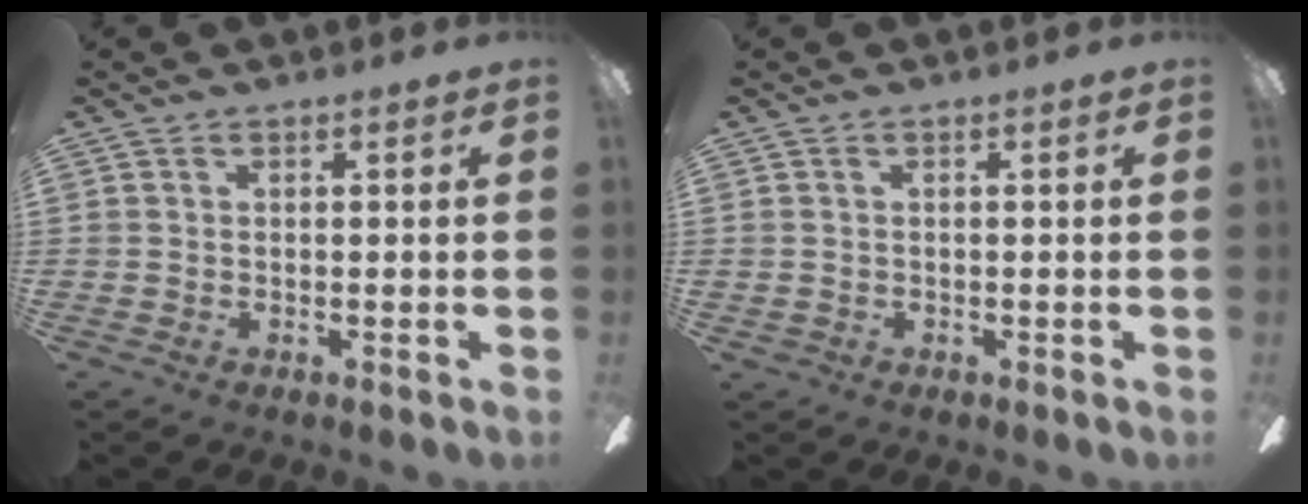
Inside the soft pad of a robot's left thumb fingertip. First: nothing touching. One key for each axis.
{"total": 0.8, "fx": -0.2, "fy": 0.8, "fz": 0.1, "tx": -0.003, "ty": 0.005, "tz": -0.006}